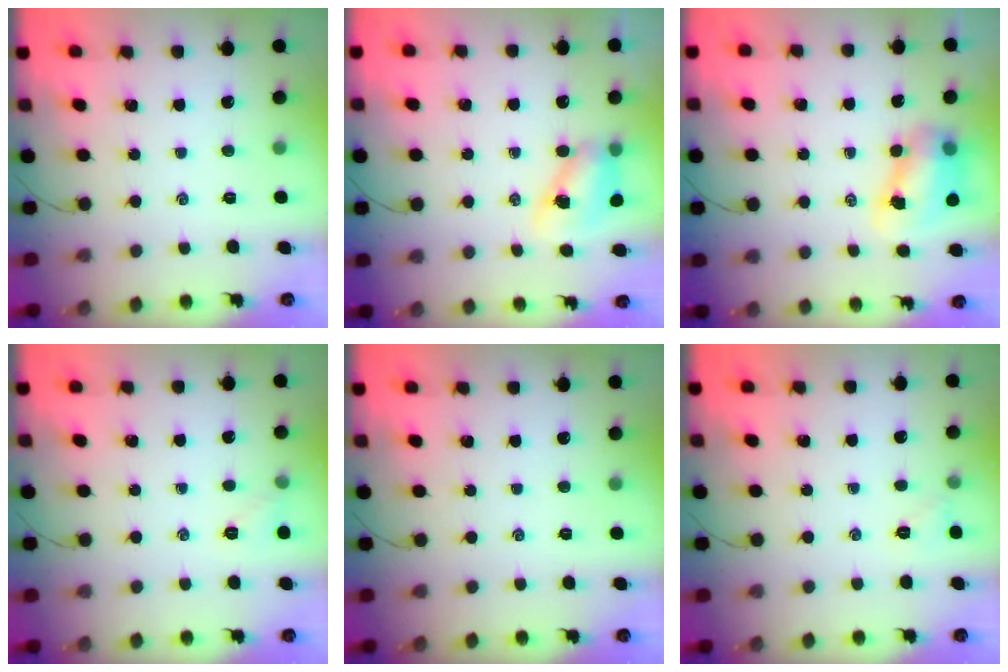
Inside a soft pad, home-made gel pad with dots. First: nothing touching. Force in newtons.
{"total": 8.6, "press": 8.4, "slide": 1.5}
{"total": 7.9, "press": 7.8, "slide": 1.2}
{"total": 4.7, "press": 4.5, "slide": 1.3}
{"total": 0.0}
{"total": 3.6, "press": 3.5, "slide": 1.1}